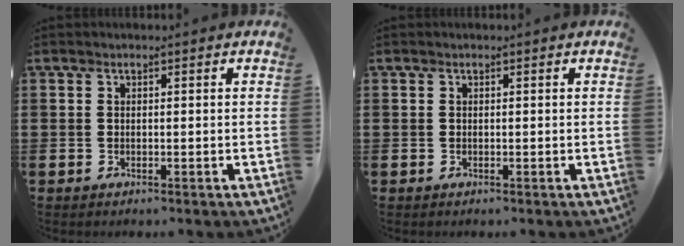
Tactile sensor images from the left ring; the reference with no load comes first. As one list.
[{"total": 0.0}]